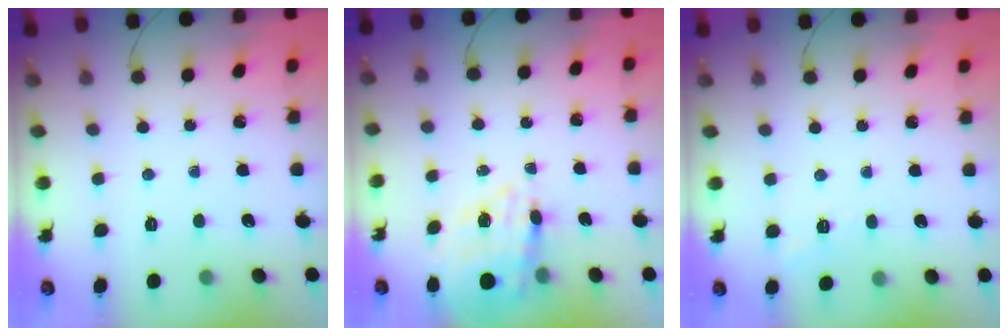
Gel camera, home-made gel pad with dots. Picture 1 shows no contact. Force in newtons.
{"total": 14.4, "press": 14.1, "slide": 3.1}
{"total": 2.0, "press": 1.3, "slide": 1.5}